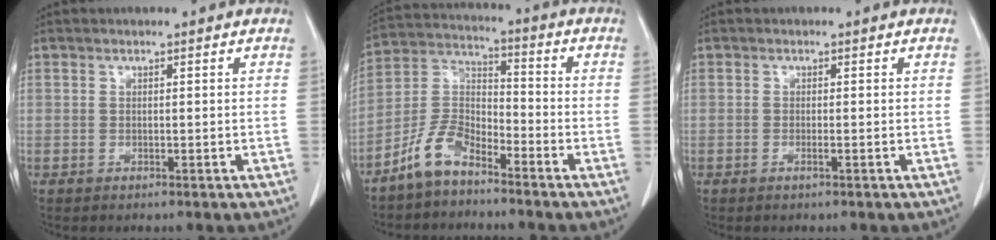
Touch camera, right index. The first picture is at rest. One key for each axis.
{"total": 7.9, "fx": -6.1, "fy": 3.2, "fz": 3.8, "tx": -0.089, "ty": 0.016, "tz": -0.127}
{"total": 0.7, "fx": -0.3, "fy": -0.1, "fz": 0.6, "tx": -0.010, "ty": 0.002, "tz": -0.002}